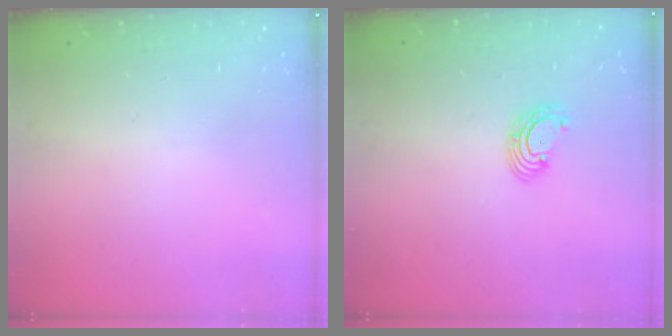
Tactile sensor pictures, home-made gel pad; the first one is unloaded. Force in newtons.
{"total": 2.9, "press": 2.9, "slide": 0.1}